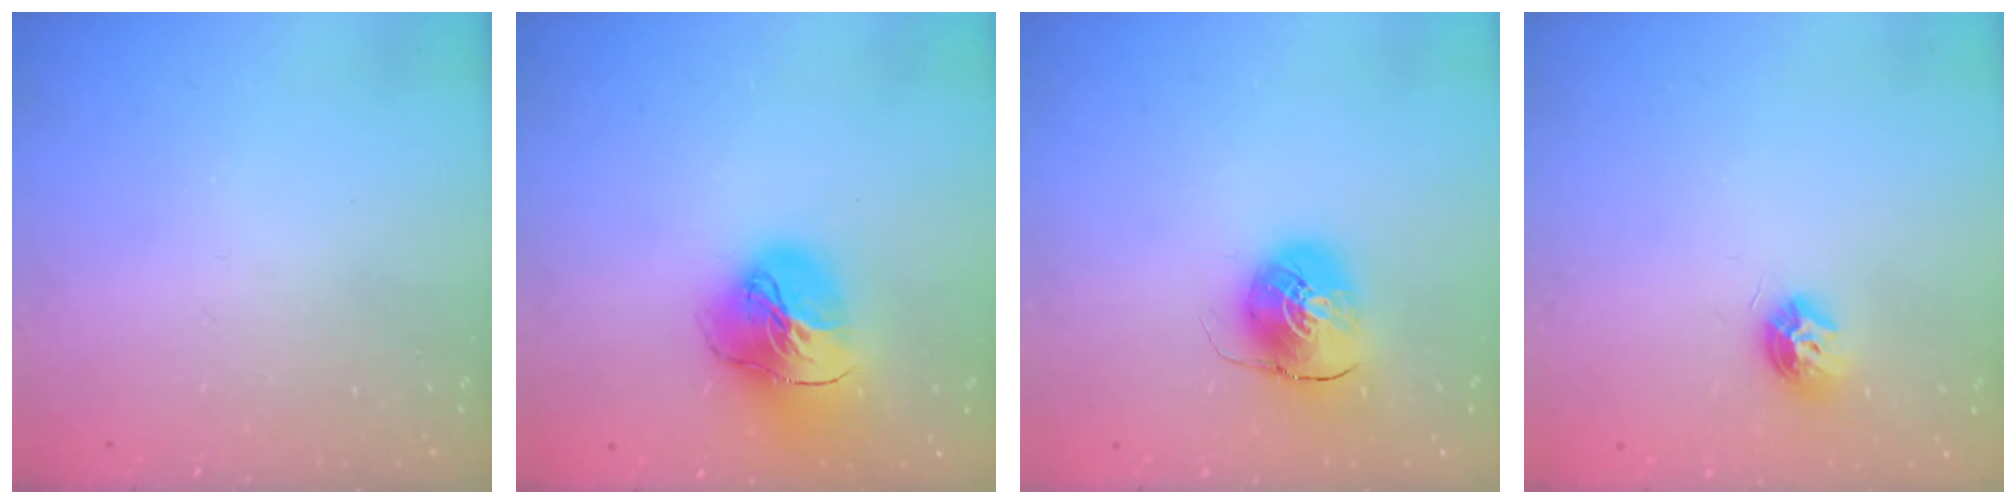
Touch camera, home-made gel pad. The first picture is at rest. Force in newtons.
{"total": 18.0, "press": 17.9, "slide": 1.8}
{"total": 9.2, "press": 9.1, "slide": 1.4}
{"total": 8.9, "press": 8.9, "slide": 0.2}